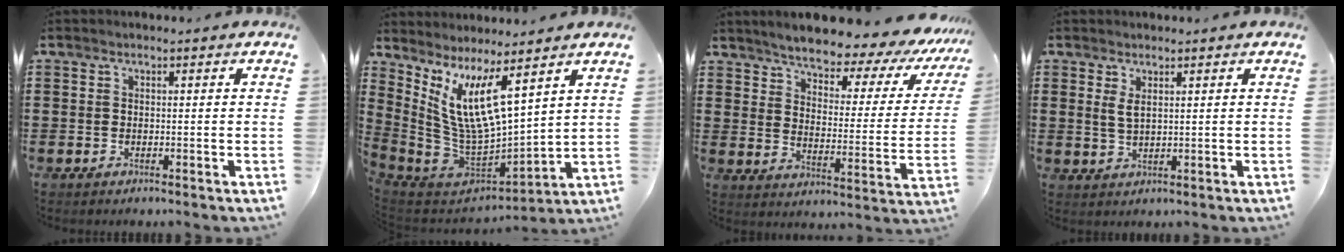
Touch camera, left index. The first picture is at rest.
{"total": 11.3, "force": [5.3, 3.0, 9.4], "torque": [-0.218, -0.055, 0.094]}
{"total": 5.4, "force": [5.0, 0.4, 2.0], "torque": [-0.058, -0.044, 0.078]}
{"total": 2.1, "force": [1.1, 0.5, 1.8], "torque": [-0.038, 0.000, 0.019]}